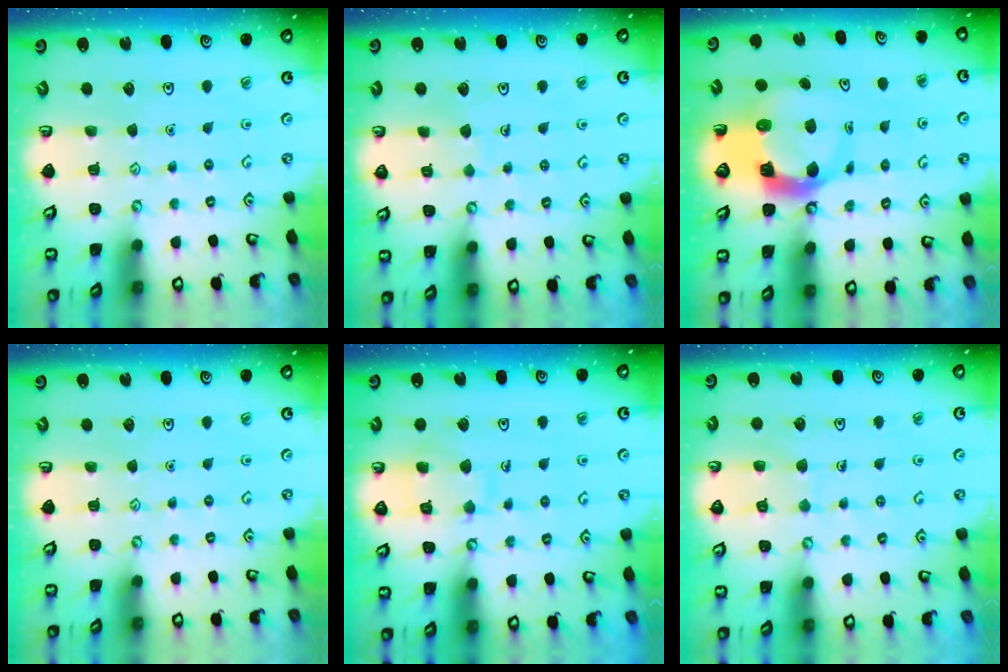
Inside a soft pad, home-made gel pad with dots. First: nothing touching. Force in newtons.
{"total": 3.6, "press": 3.6, "slide": 0.2}
{"total": 7.3, "press": 7.3, "slide": 0.9}
{"total": 0.0}
{"total": 9.3, "press": 9.3, "slide": 0.8}
{"total": 5.9, "press": 5.9, "slide": 0.5}